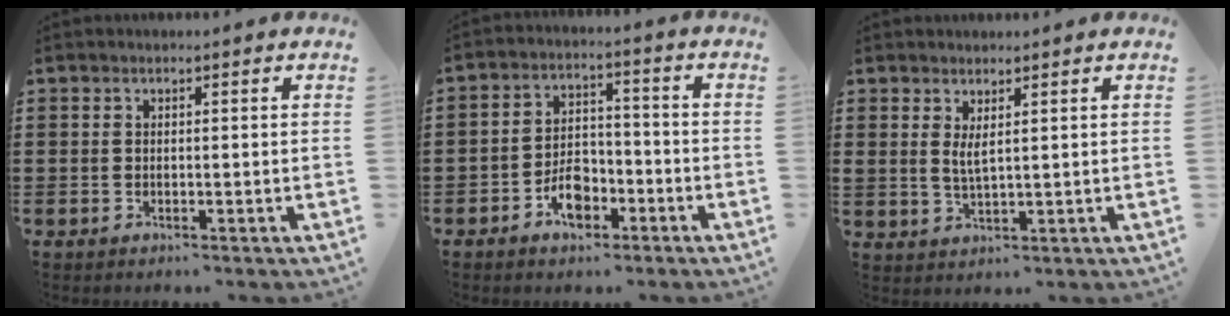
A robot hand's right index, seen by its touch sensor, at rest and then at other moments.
{"total": 5.7, "force": [-3.1, 3.4, 3.4], "torque": [-0.059, 0.004, -0.059]}
{"total": 2.4, "force": [1.4, 0.5, 1.9], "torque": [-0.040, 0.000, 0.026]}